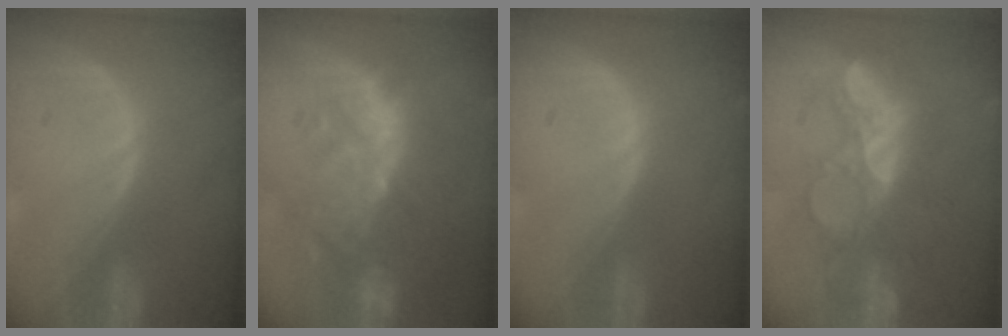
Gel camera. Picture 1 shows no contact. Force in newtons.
{"total": 11.1, "press": 9.9, "slide": 5.0}
{"total": 0.0}
{"total": 8.5, "press": 8.3, "slide": 1.8}